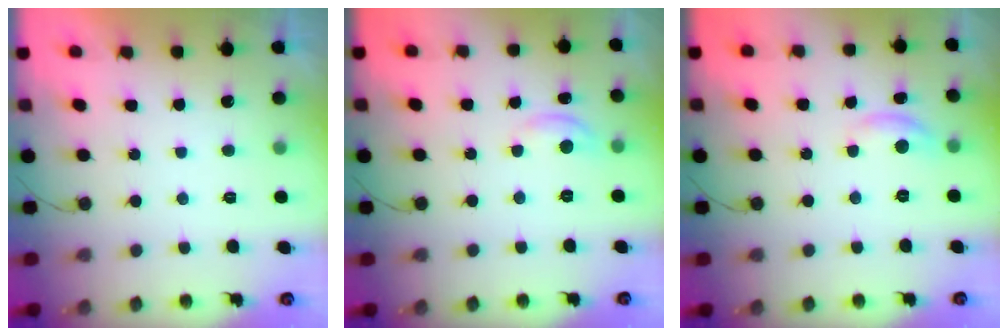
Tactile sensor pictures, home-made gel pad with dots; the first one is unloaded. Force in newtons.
{"total": 4.6, "press": 4.6, "slide": 0.2}
{"total": 6.7, "press": 6.7, "slide": 0.4}